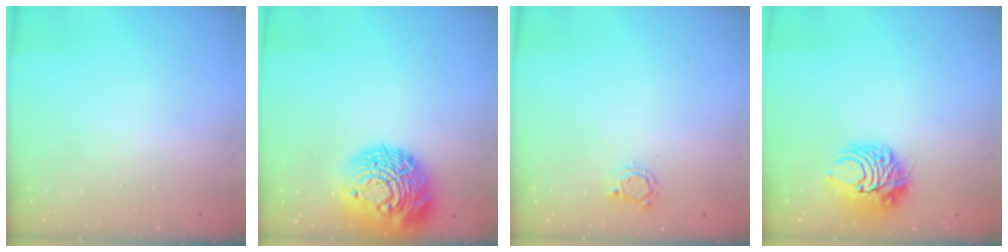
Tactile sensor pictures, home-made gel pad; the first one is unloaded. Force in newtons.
{"total": 19.5, "press": 19.5, "slide": 1.7}
{"total": 2.8, "press": 2.7, "slide": 0.4}
{"total": 9.7, "press": 9.7, "slide": 0.5}